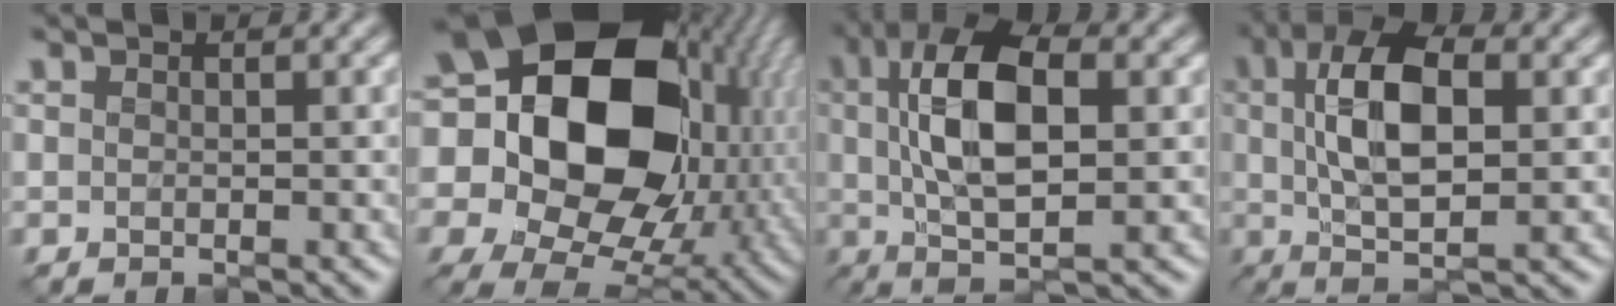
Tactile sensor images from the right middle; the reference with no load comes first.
{"total": 21.5, "force": [3.6, 16.0, 13.9], "torque": [-0.271, 0.012, 0.078]}
{"total": 10.2, "force": [1.2, 4.1, 9.3], "torque": [-0.171, 0.010, 0.015]}
{"total": 9.0, "force": [1.1, 3.5, 8.3], "torque": [-0.147, 0.009, 0.012]}